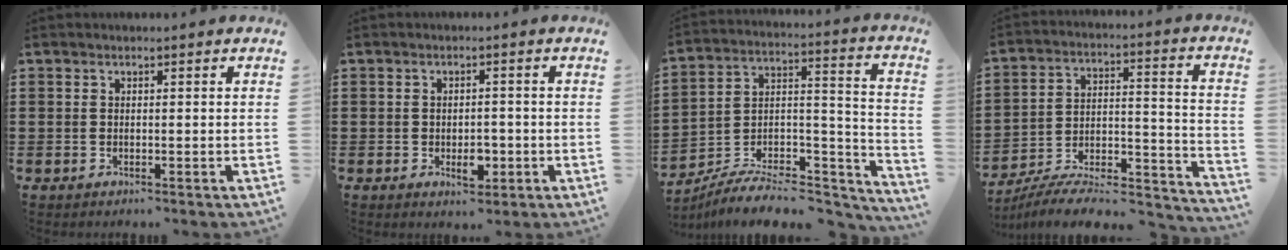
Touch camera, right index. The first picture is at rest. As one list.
[{"total": 3.9, "force": [-1.2, 2.1, 3.1], "torque": [-0.044, 0.001, -0.020]}, {"total": 7.7, "force": [-6.7, 2.1, 3.1], "torque": [-0.041, 0.013, -0.129]}, {"total": 8.2, "force": [-7.2, 1.8, 3.4], "torque": [-0.048, 0.007, -0.138]}]